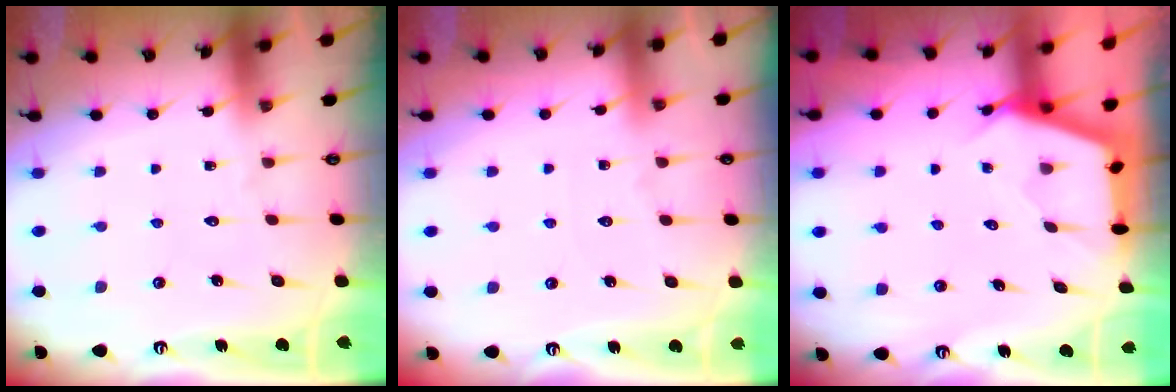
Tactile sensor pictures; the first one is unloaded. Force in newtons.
{"total": 2.0, "press": 2.0, "slide": 0.3}
{"total": 2.7, "press": 2.7, "slide": 0.4}